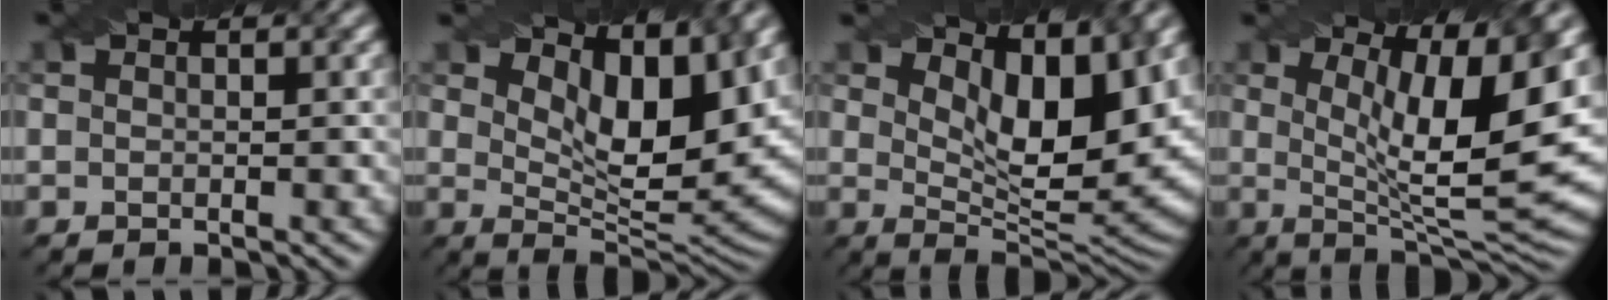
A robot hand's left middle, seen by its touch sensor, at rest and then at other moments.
{"total": 9.2, "force": [4.7, 3.5, 7.1], "torque": [-0.119, -0.006, 0.082]}
{"total": 9.4, "force": [4.2, 3.6, 7.6], "torque": [-0.123, -0.005, 0.073]}
{"total": 11.7, "force": [3.3, 3.2, 10.8], "torque": [-0.155, -0.010, 0.056]}